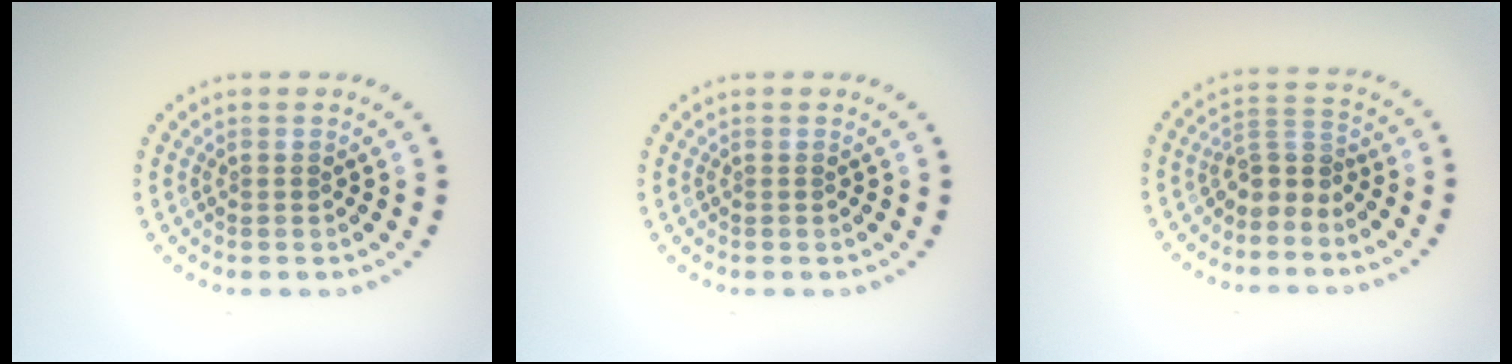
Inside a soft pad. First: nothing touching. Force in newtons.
{"total": 0.0}
{"total": 2.7, "press": 1.9, "slide": 1.9}